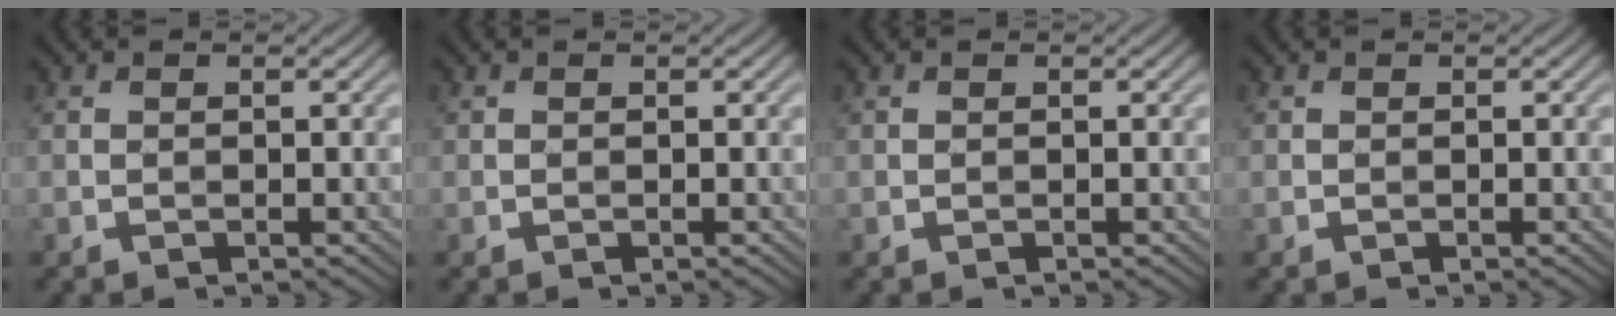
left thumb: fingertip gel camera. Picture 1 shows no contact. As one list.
[{"total": 0.0}, {"total": 0.0}, {"total": 0.0}]